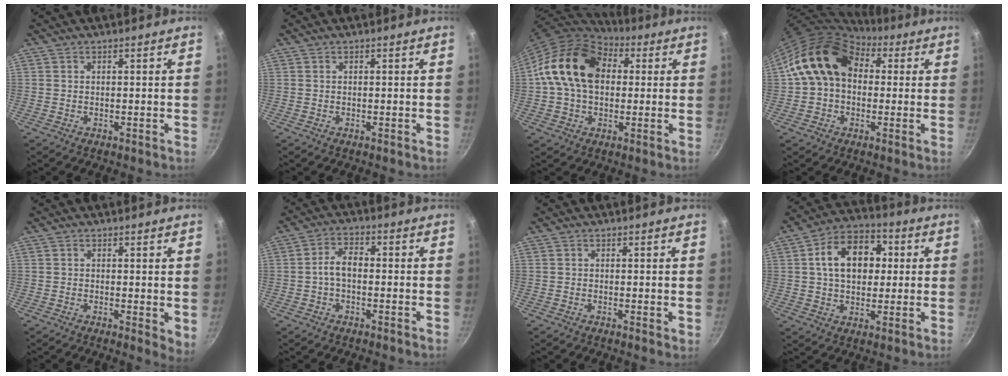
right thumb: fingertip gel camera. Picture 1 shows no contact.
{"total": 0.0}
{"total": 17.7, "force": [2.6, 12.7, 12.0], "torque": [-0.187, 0.029, 0.030]}
{"total": 13.7, "force": [2.7, 10.4, 8.5], "torque": [-0.111, 0.024, 0.033]}
{"total": 3.4, "force": [0.3, 1.6, 3.0], "torque": [-0.035, -0.008, 0.003]}
{"total": 4.8, "force": [-0.6, 2.9, 3.8], "torque": [-0.061, 0.022, -0.018]}
{"total": 0.7, "force": [0.1, 0.4, 0.6], "torque": [-0.008, -0.002, -0.001]}
{"total": 13.9, "force": [2.4, 9.7, 9.6], "torque": [-0.114, 0.018, 0.025]}